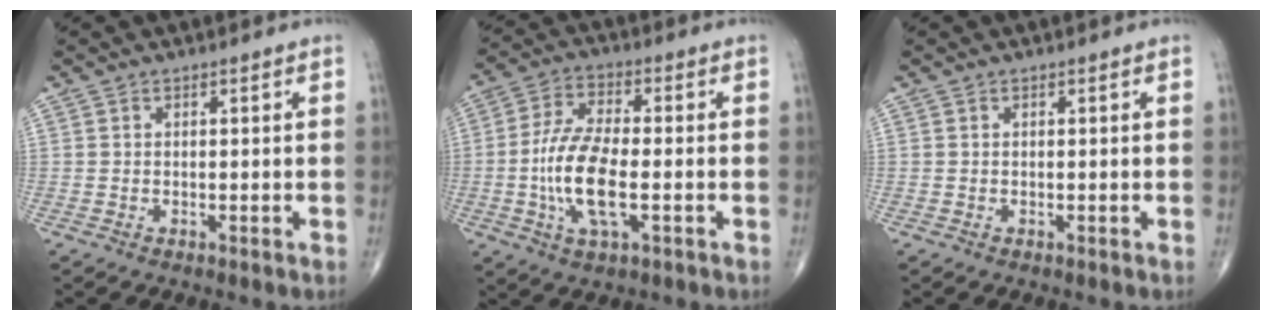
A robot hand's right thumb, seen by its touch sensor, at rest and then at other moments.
{"total": 12.2, "force": [-2.3, 4.7, 11.0], "torque": [-0.225, 0.012, -0.045]}
{"total": 0.0}